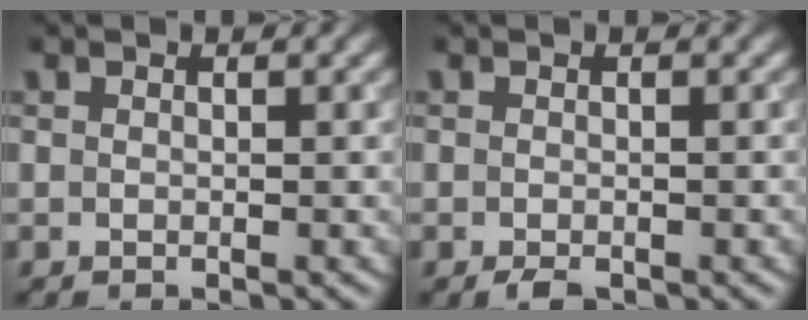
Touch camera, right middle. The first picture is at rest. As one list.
[{"total": 1.4, "force": [-1.1, 0.5, 0.7], "torque": [-0.013, -0.003, -0.015]}]